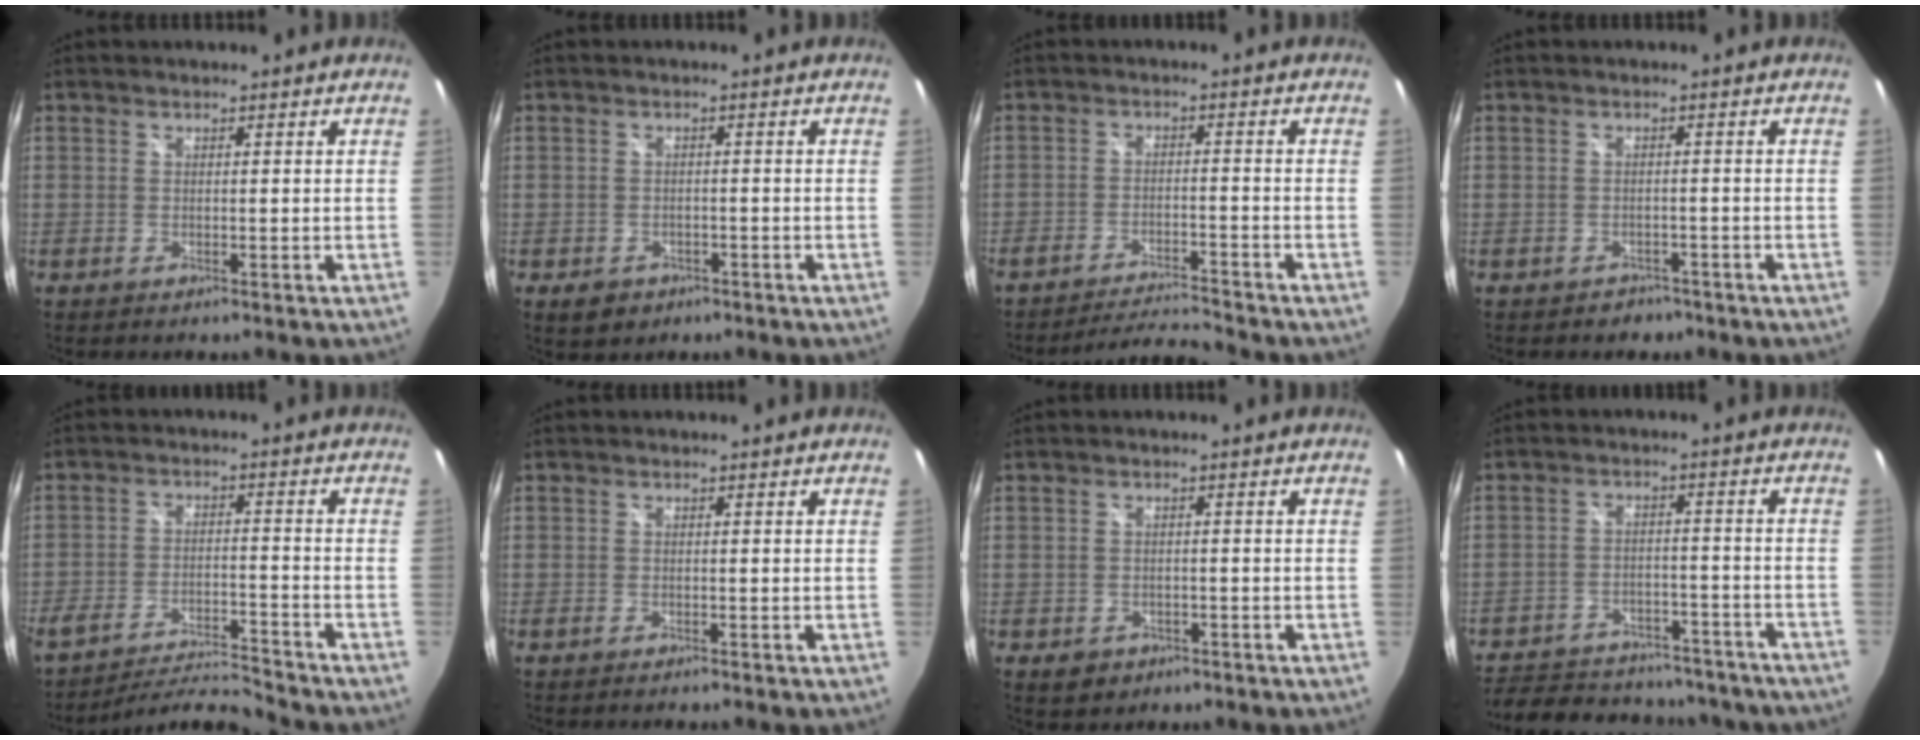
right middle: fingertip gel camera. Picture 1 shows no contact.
{"total": 3.7, "force": [-1.9, 2.8, 1.5], "torque": [-0.036, -0.005, -0.023]}
{"total": 7.0, "force": [-6.9, -0.6, 1.2], "torque": [-0.042, 0.003, -0.117]}
{"total": 2.7, "force": [-1.9, 1.8, 0.3], "torque": [-0.009, 0.000, -0.026]}
{"total": 8.9, "force": [-8.7, -0.9, 1.4], "torque": [-0.048, 0.000, -0.153]}
{"total": 0.9, "force": [-0.8, 0.2, 0.4], "torque": [-0.010, -0.004, -0.015]}
{"total": 3.3, "force": [-1.5, 2.6, 1.3], "torque": [-0.032, -0.003, -0.017]}
{"total": 27.6, "force": [-22.5, 11.5, 11.2], "torque": [-0.240, 0.009, -0.282]}